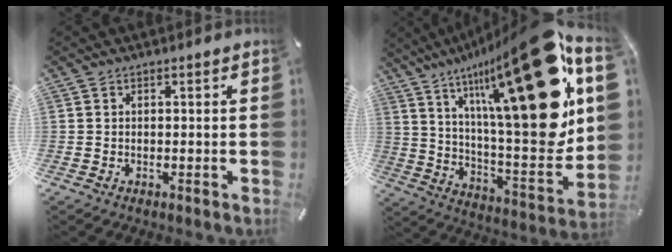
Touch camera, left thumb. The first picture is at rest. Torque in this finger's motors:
{"motor_torque": [3.83, 1.18, 2.77, 0.00, 1.05]}